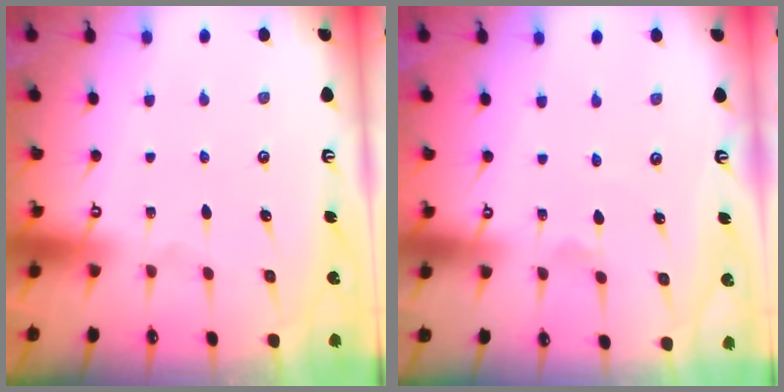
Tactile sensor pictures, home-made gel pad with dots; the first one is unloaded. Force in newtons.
{"total": 1.2, "press": 1.1, "slide": 0.2}